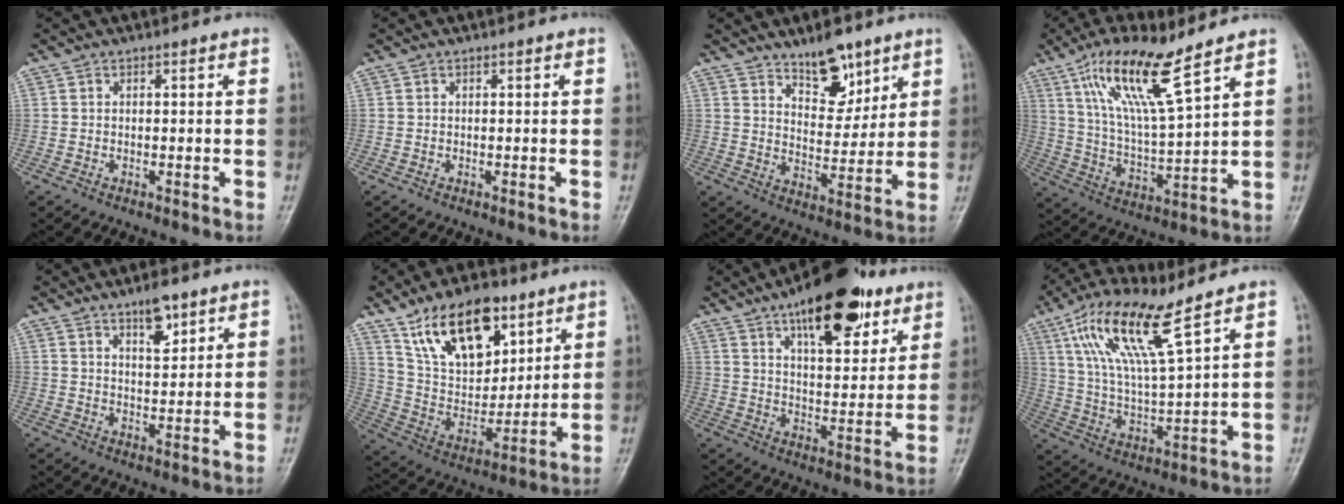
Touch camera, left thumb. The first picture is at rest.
{"total": 0.0}
{"total": 9.6, "force": [6.6, 4.5, 5.3], "torque": [-0.048, -0.049, 0.110]}
{"total": 15.1, "force": [9.2, 2.7, 11.7], "torque": [-0.221, -0.042, 0.185]}
{"total": 5.3, "force": [3.4, 1.9, 3.6], "torque": [-0.044, -0.024, 0.056]}
{"total": 19.3, "force": [11.4, 10.3, 11.8], "torque": [-0.150, -0.048, 0.213]}
{"total": 19.3, "force": [11.4, 8.0, 13.3], "torque": [-0.156, -0.043, 0.176]}
{"total": 15.0, "force": [8.6, 2.9, 12.0], "torque": [-0.238, -0.030, 0.176]}